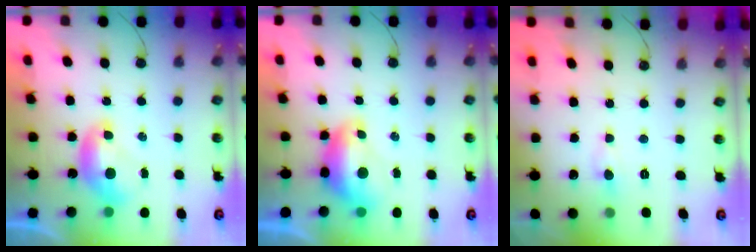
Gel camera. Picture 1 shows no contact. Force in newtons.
{"total": 2.8, "press": 2.7, "slide": 0.7}
{"total": 1.0, "press": 0.8, "slide": 0.6}